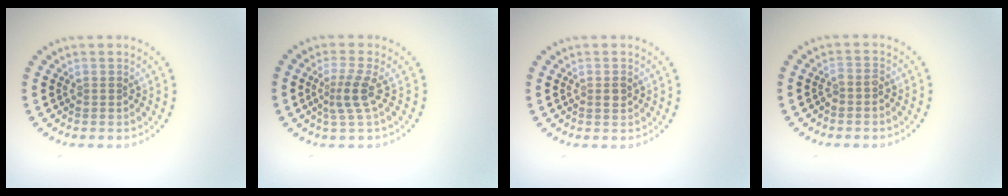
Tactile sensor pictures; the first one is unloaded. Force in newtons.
{"total": 2.5, "press": 1.8, "slide": 1.7}
{"total": 1.0, "press": 1.0, "slide": 0.3}
{"total": 0.8, "press": 0.6, "slide": 0.6}